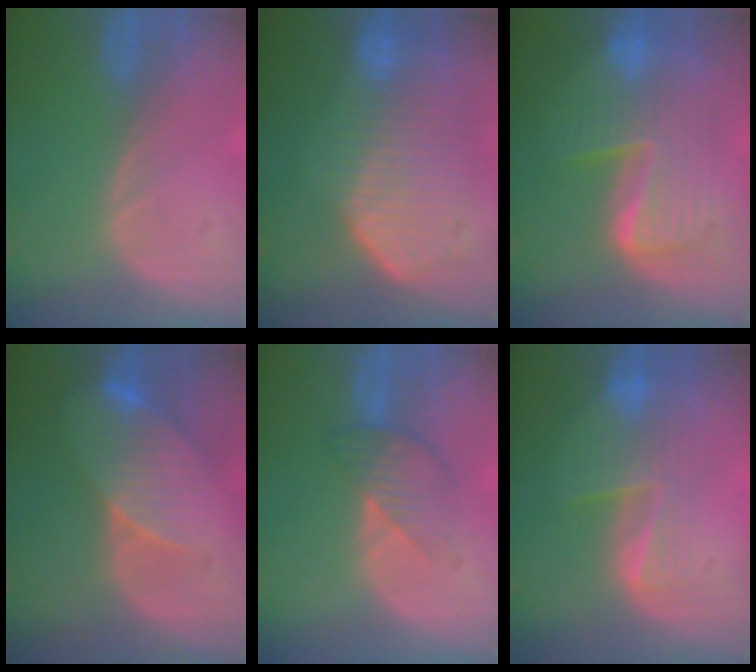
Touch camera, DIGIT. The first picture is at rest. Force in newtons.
{"total": 10.8, "press": 9.5, "slide": 5.2}
{"total": 9.9, "press": 9.9, "slide": 1.0}
{"total": 8.2, "press": 7.6, "slide": 3.1}
{"total": 4.6, "press": 4.6, "slide": 0.1}
{"total": 7.2, "press": 6.6, "slide": 2.9}